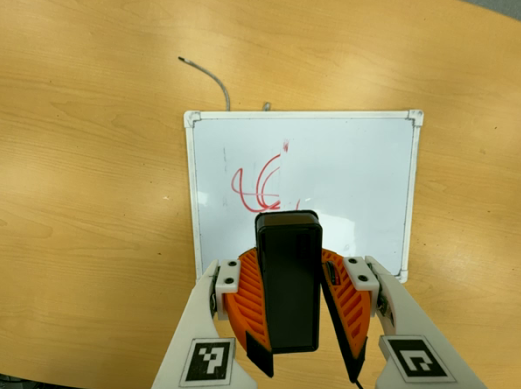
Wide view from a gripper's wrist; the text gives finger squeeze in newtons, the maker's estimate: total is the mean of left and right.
{"total": 9.5, "left": 10.4, "right": 8.7}